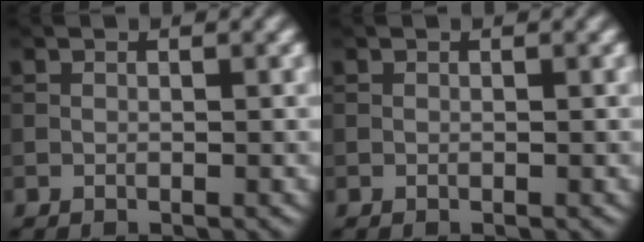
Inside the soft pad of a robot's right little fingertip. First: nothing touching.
{"total": 0.0}